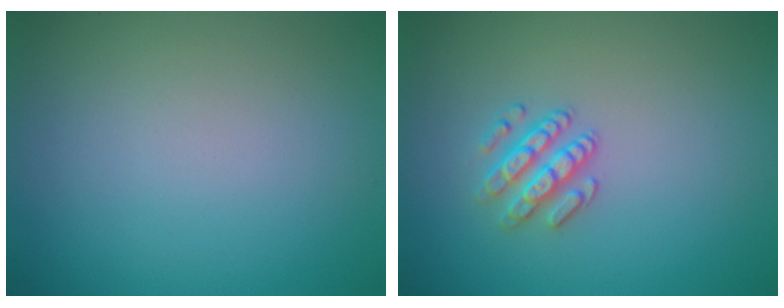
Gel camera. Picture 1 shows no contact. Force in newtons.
{"total": 2.5, "press": 2.4, "slide": 0.6}